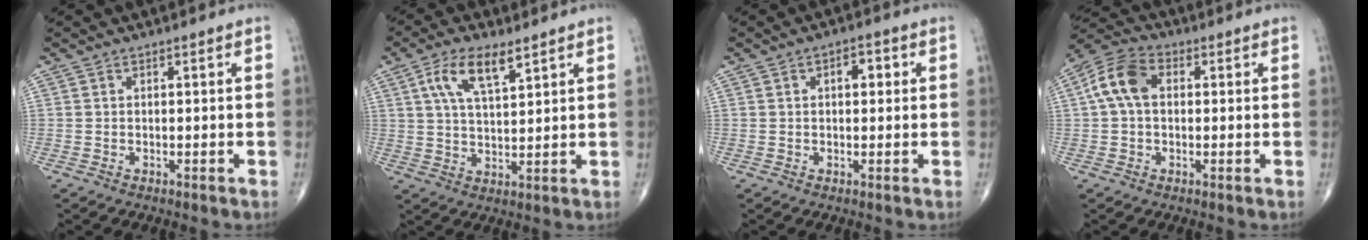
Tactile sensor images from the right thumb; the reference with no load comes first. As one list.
[{"total": 8.8, "force": [4.5, 3.3, 6.7], "torque": [-0.120, -0.014, 0.086]}, {"total": 3.4, "force": [0.8, 1.9, 2.7], "torque": [-0.029, 0.007, 0.007]}, {"total": 8.6, "force": [1.2, 5.7, 6.4], "torque": [-0.130, 0.028, 0.015]}]